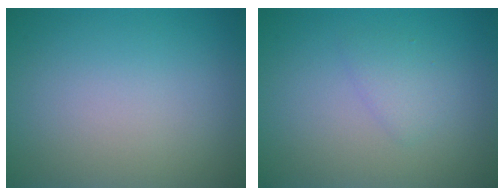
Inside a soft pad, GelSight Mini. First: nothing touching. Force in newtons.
{"total": 1.4, "press": 1.4, "slide": 0.0}